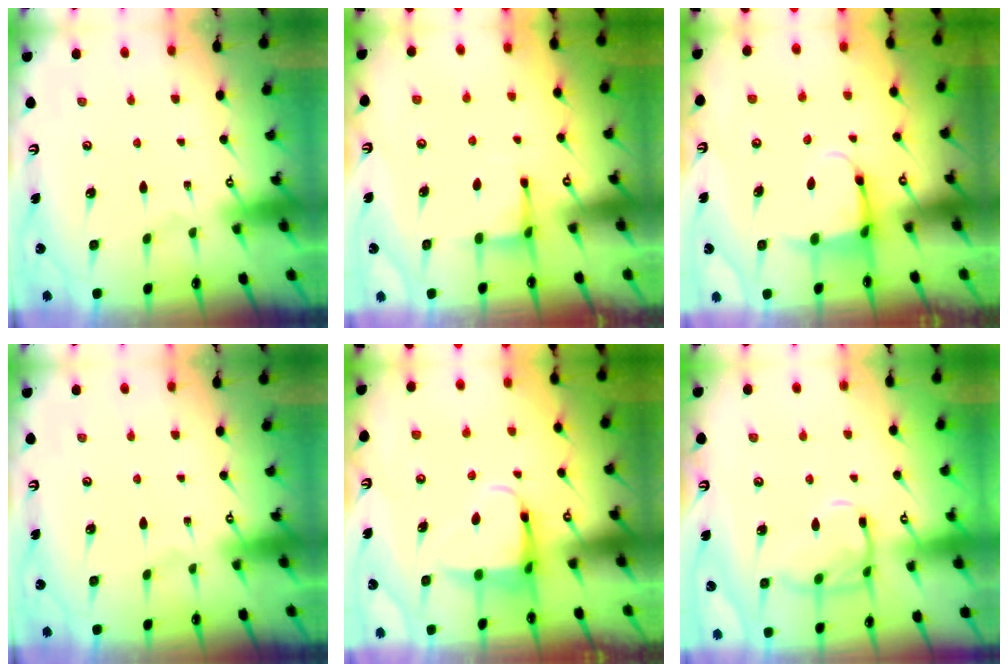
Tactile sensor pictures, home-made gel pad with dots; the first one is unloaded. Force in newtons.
{"total": 2.9, "press": 2.9, "slide": 0.4}
{"total": 3.9, "press": 3.7, "slide": 1.0}
{"total": 0.0}
{"total": 4.8, "press": 4.8, "slide": 0.7}
{"total": 13.1, "press": 13.1, "slide": 1.1}